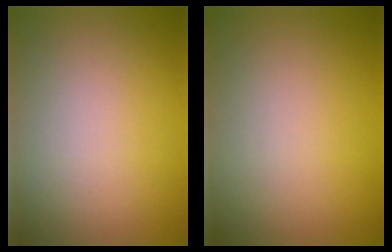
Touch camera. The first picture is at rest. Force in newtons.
{"total": 0.0}